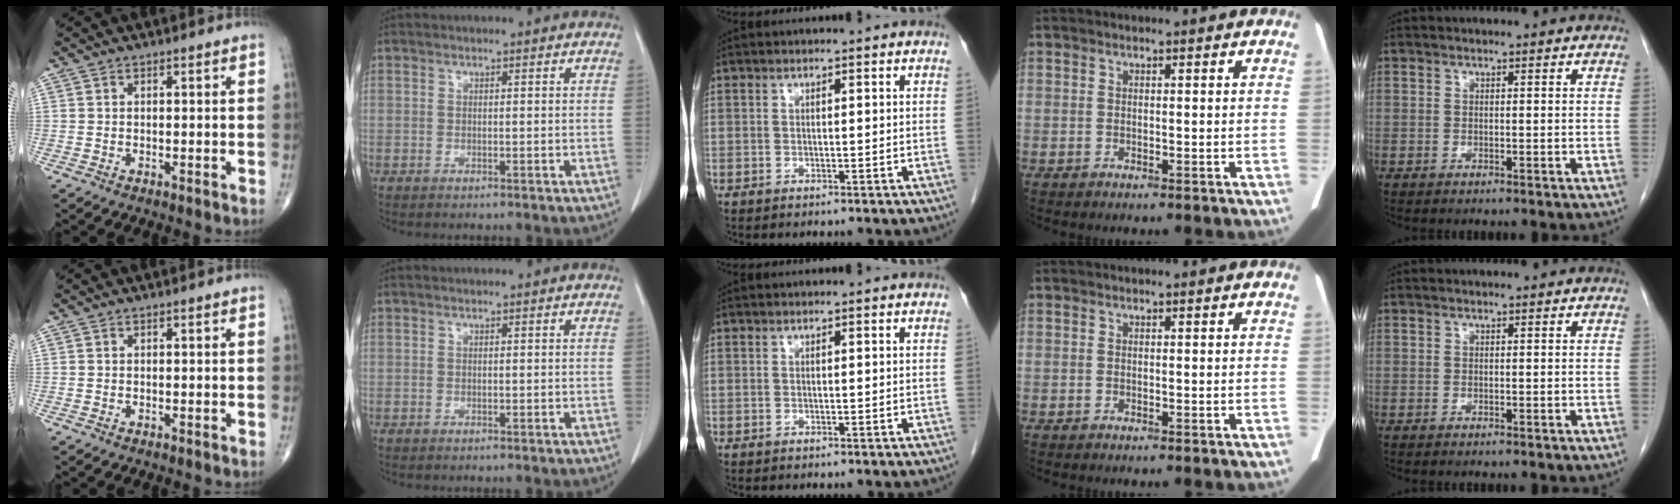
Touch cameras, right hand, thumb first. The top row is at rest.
{}